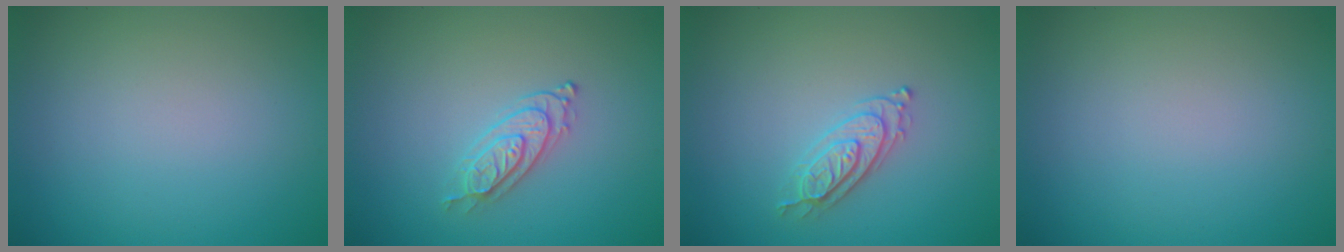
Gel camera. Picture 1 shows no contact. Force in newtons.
{"total": 2.2, "press": 2.0, "slide": 0.7}
{"total": 2.2, "press": 2.2, "slide": 0.4}
{"total": 0.0}